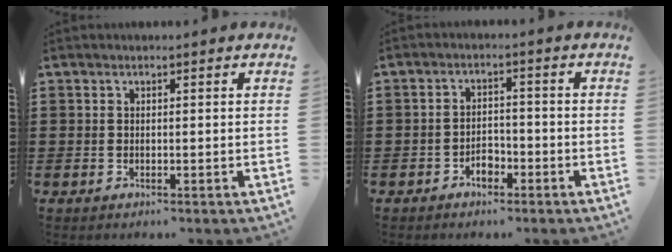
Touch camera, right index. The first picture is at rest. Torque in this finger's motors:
{"motor_torque": [1.08, 1.06, 0.32, 0.03]}